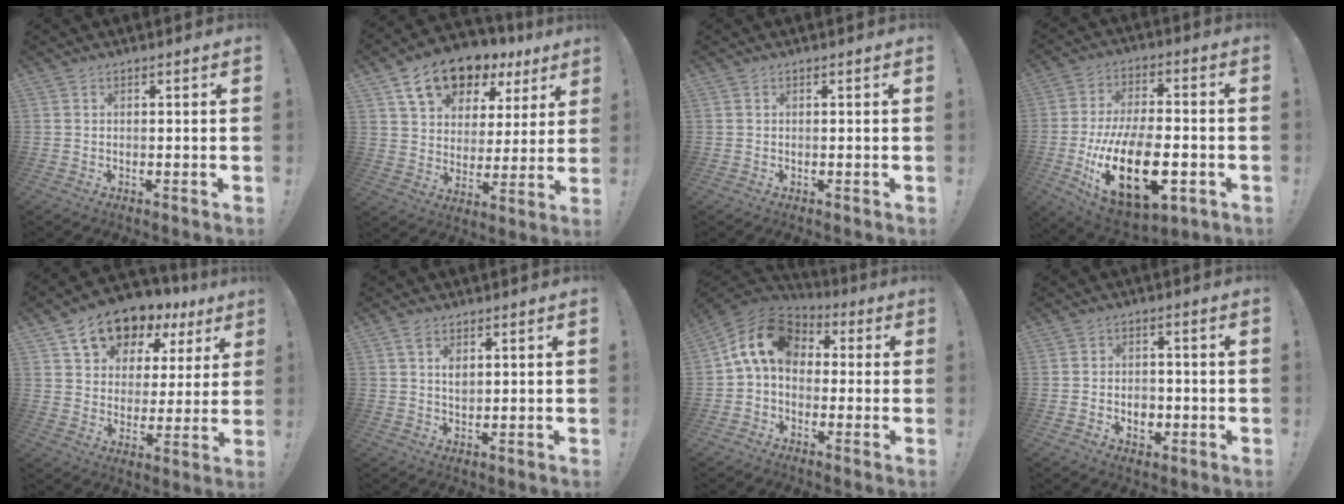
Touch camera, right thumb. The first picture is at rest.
{"total": 15.1, "force": [10.2, 8.8, 6.8], "torque": [-0.109, -0.059, 0.185]}
{"total": 0.0}
{"total": 24.6, "force": [-7.3, 12.3, 19.9], "torque": [-0.367, 0.033, -0.107]}
{"total": 13.5, "force": [9.0, 8.4, 5.6], "torque": [-0.085, -0.058, 0.162]}
{"total": 3.6, "force": [1.7, 1.8, 2.6], "torque": [-0.038, -0.010, 0.027]}
{"total": 13.8, "force": [2.5, 9.6, 9.6], "torque": [-0.166, 0.015, 0.048]}
{"total": 5.4, "force": [-1.8, 4.4, 2.5], "torque": [-0.024, 0.008, -0.030]}